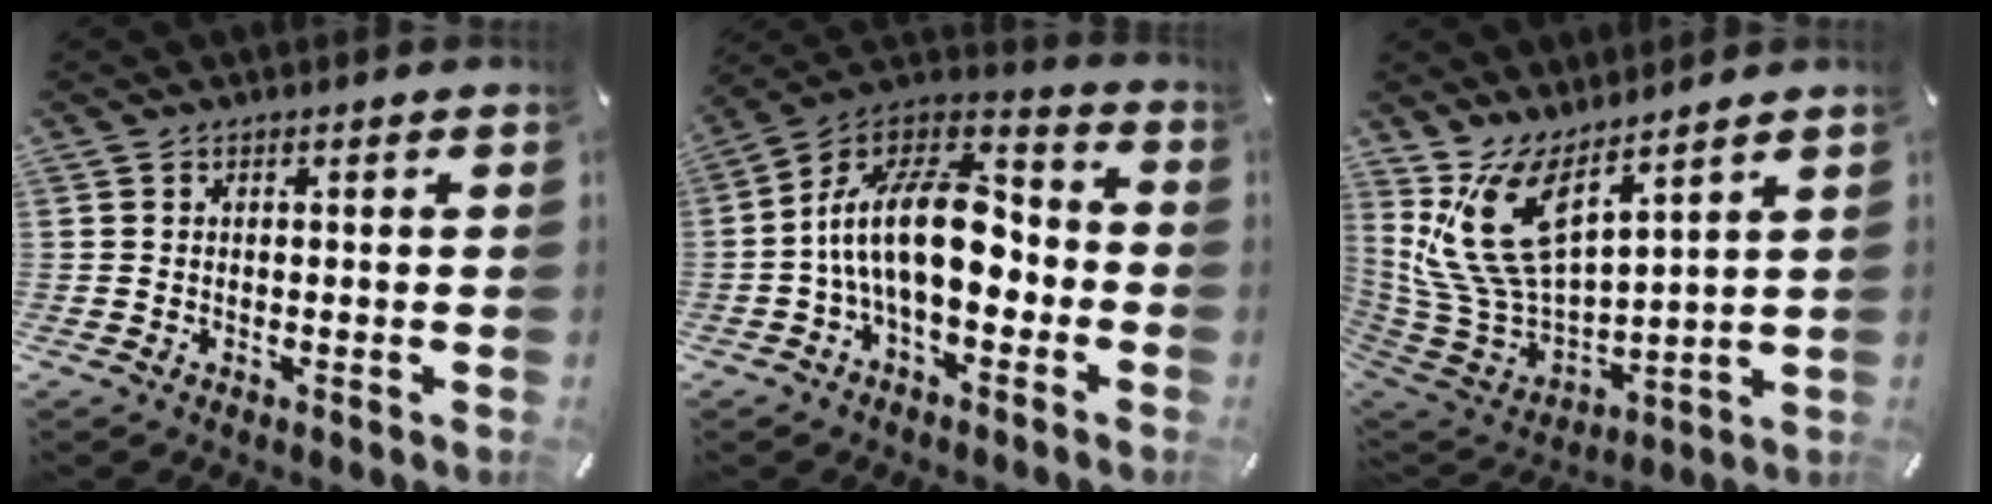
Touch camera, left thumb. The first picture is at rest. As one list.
[{"total": 19.0, "force": [-2.6, 10.4, 15.6], "torque": [-0.307, 0.020, -0.045]}, {"total": 15.4, "force": [9.0, 7.6, 9.9], "torque": [-0.243, -0.057, 0.171]}]